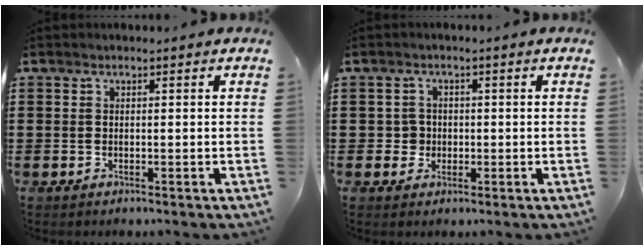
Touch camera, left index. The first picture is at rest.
{"total": 2.5, "force": [-0.2, 2.5, 0.5], "torque": [-0.023, 0.006, -0.009]}